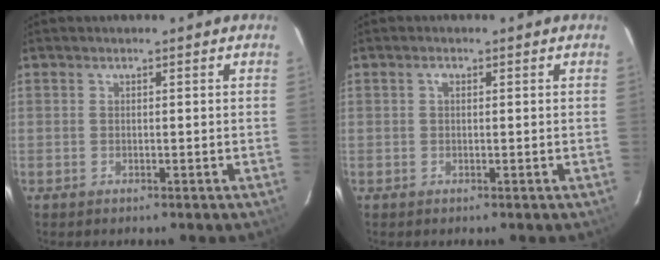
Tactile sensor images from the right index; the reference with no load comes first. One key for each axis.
{"total": 0.9, "fx": 0.2, "fy": 0.6, "fz": 0.6, "tx": -0.012, "ty": 0.005, "tz": 0.002}